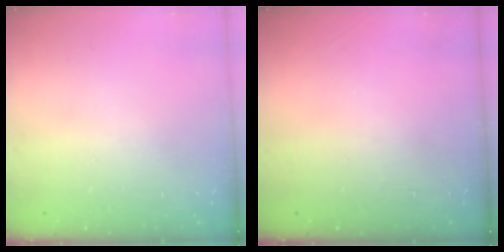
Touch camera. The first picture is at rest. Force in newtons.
{"total": 0.0}